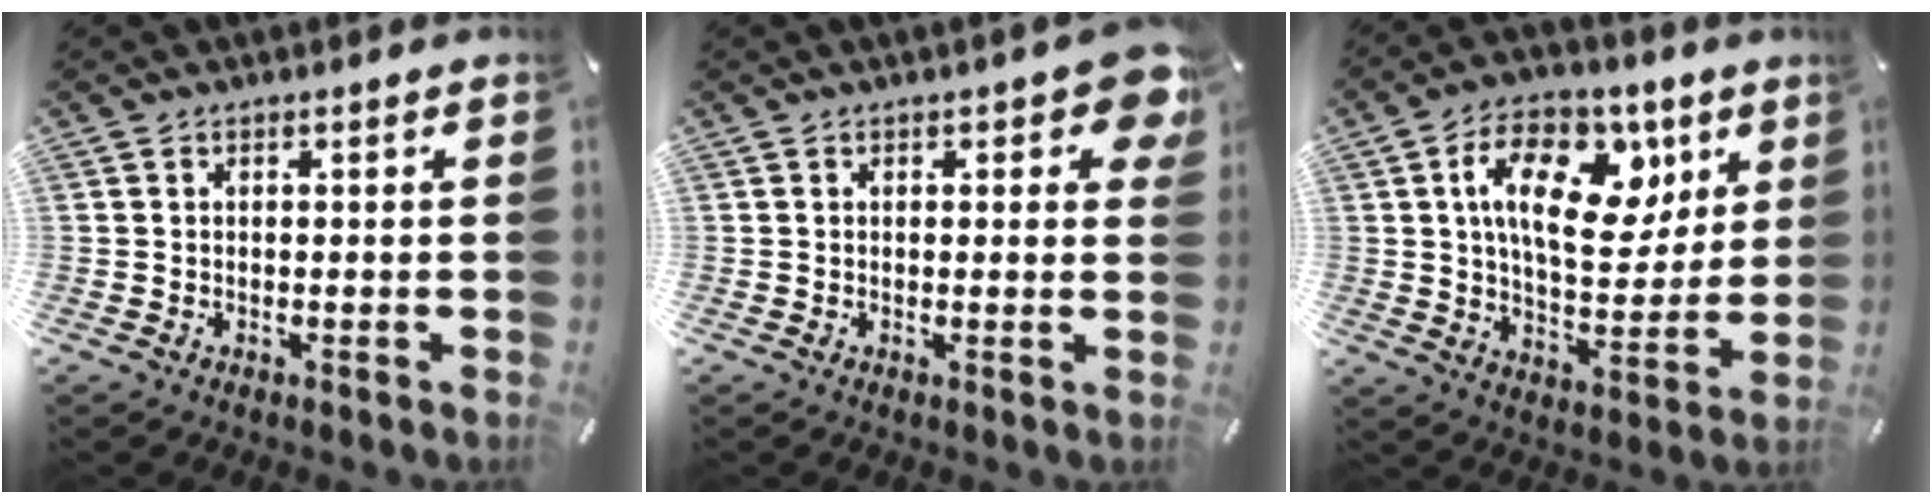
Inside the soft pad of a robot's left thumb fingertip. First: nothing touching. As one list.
[{"total": 5.7, "force": [2.5, 2.6, 4.5], "torque": [-0.052, -0.008, 0.037]}, {"total": 18.6, "force": [6.9, 11.2, 13.2], "torque": [-0.206, -0.021, 0.117]}]